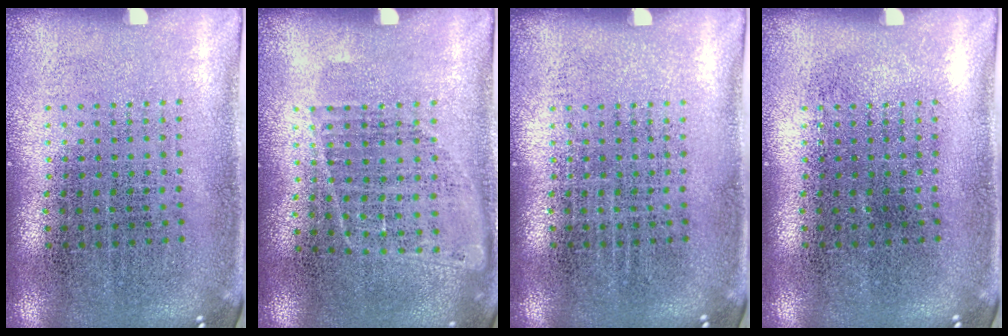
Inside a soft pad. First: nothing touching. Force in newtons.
{"total": 0.9, "press": 0.7, "slide": 0.4}
{"total": 0.0}
{"total": 0.0}